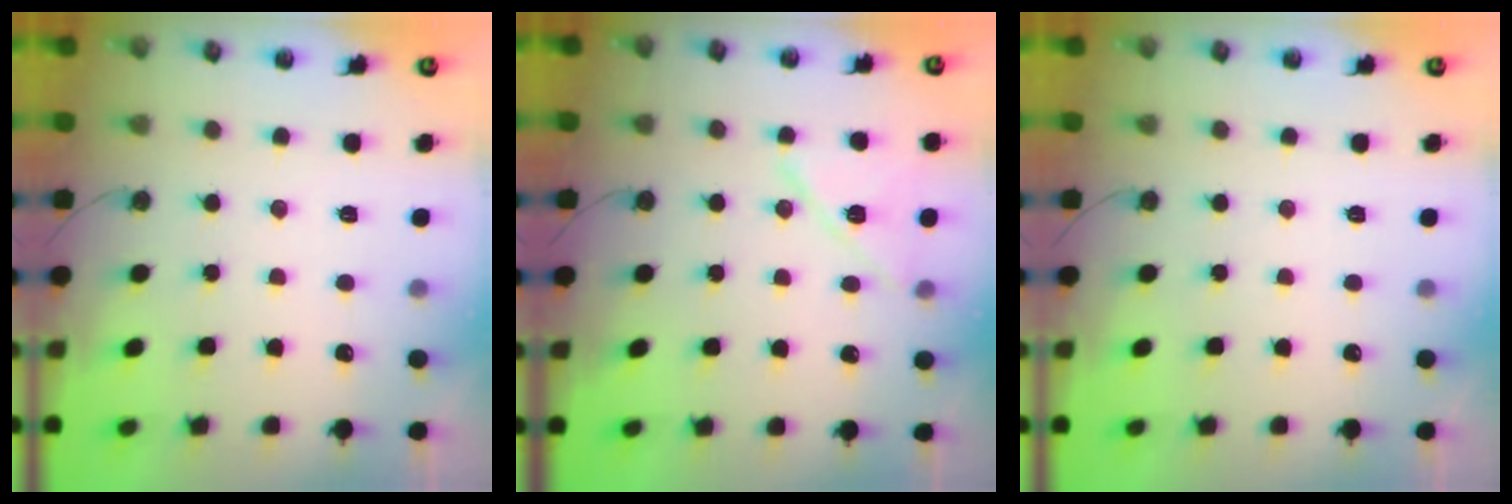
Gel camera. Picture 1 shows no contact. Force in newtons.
{"total": 11.8, "press": 11.8, "slide": 0.9}
{"total": 0.0}